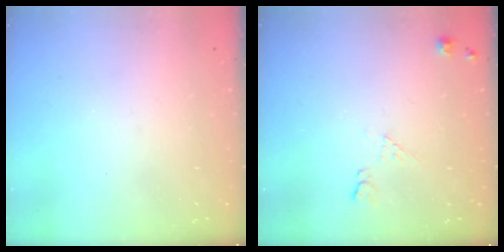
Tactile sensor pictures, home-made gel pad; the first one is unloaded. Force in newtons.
{"total": 5.9, "press": 5.8, "slide": 1.0}